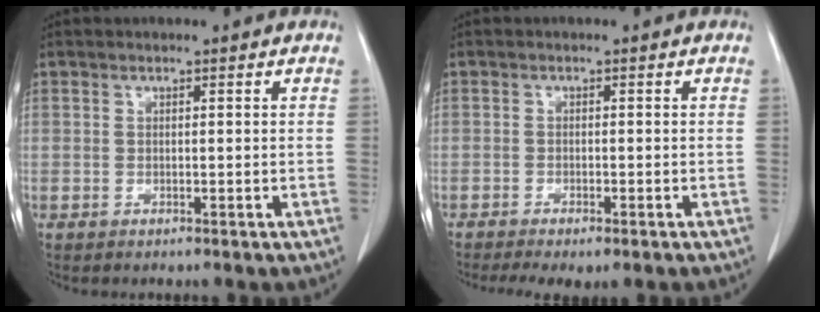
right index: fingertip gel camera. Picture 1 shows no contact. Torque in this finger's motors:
{"motor_torque": [0.99, -0.94, 0.19, 0.06]}